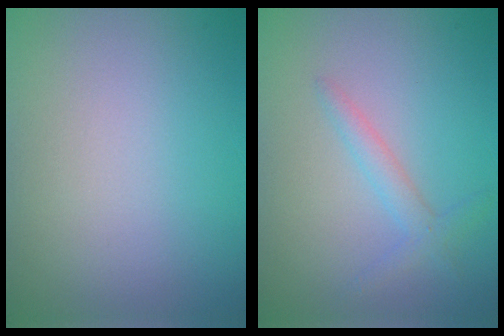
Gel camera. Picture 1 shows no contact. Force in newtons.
{"total": 1.7, "press": 1.7, "slide": 0.1}